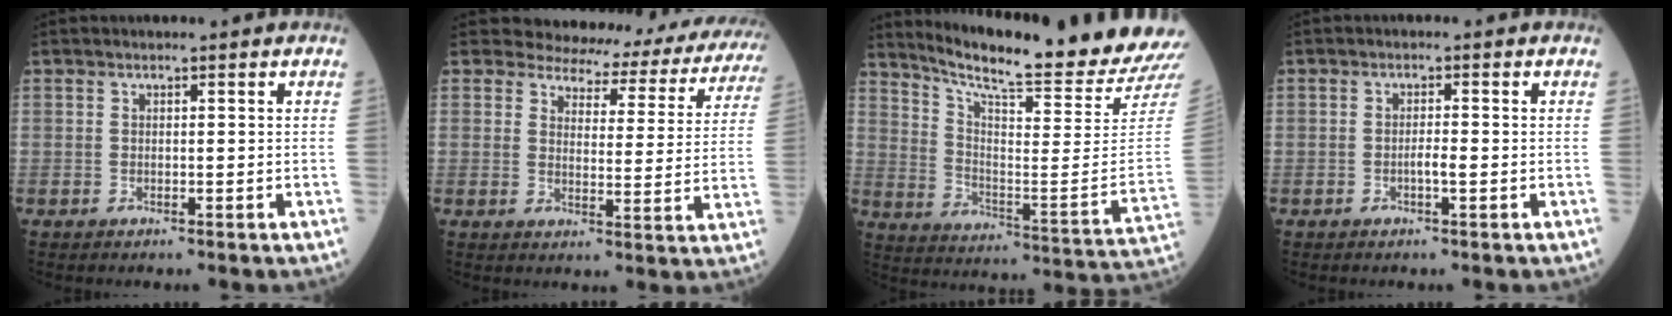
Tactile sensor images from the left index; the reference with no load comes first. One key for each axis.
{"total": 18.7, "fx": 17.7, "fy": 5.0, "fz": 3.4, "tx": -0.019, "ty": -0.057, "tz": 0.177}
{"total": 22.2, "fx": 20.6, "fy": -1.6, "fz": 8.1, "tx": -0.151, "ty": -0.110, "tz": 0.285}
{"total": 1.4, "fx": -0.5, "fy": 0.1, "fz": 1.3, "tx": -0.026, "ty": 0.000, "tz": -0.009}